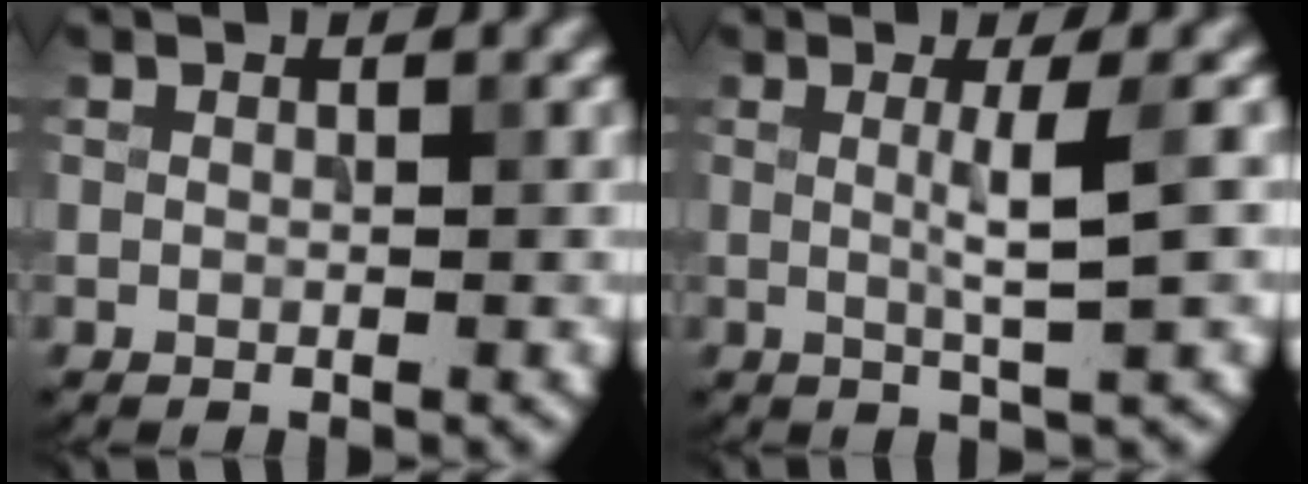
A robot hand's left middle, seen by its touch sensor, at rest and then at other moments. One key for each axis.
{"total": 3.7, "fx": 0.3, "fy": 0.6, "fz": 3.6, "tx": -0.057, "ty": 0.000, "tz": 0.002}